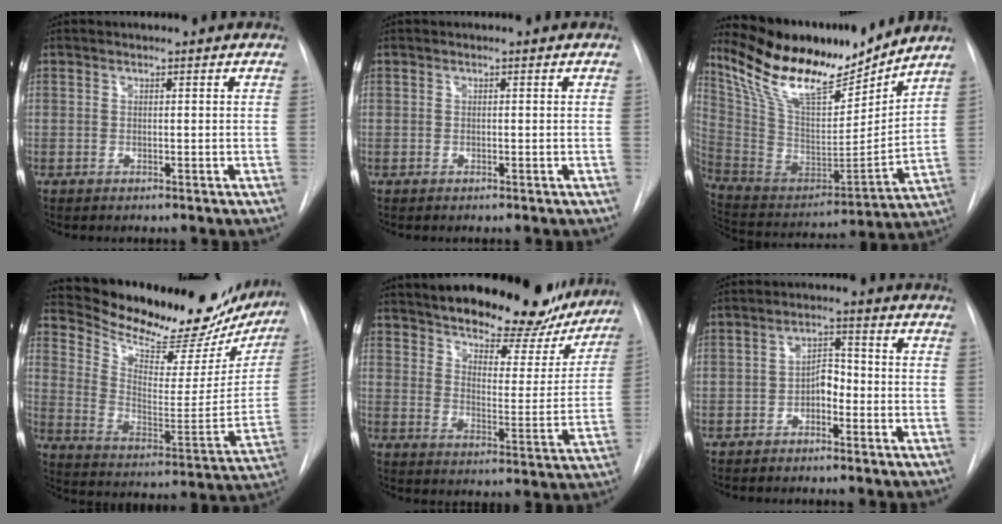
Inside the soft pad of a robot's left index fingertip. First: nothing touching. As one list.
[{"total": 0.0}, {"total": 20.3, "force": [17.3, 4.0, 9.8], "torque": [-0.183, -0.023, 0.311]}, {"total": 26.6, "force": [23.8, 6.9, 9.5], "torque": [-0.149, -0.055, 0.323]}, {"total": 24.6, "force": [21.2, 7.2, 10.2], "torque": [-0.160, -0.030, 0.269]}, {"total": 3.8, "force": [-1.7, 2.1, 2.8], "torque": [-0.046, 0.014, -0.033]}]